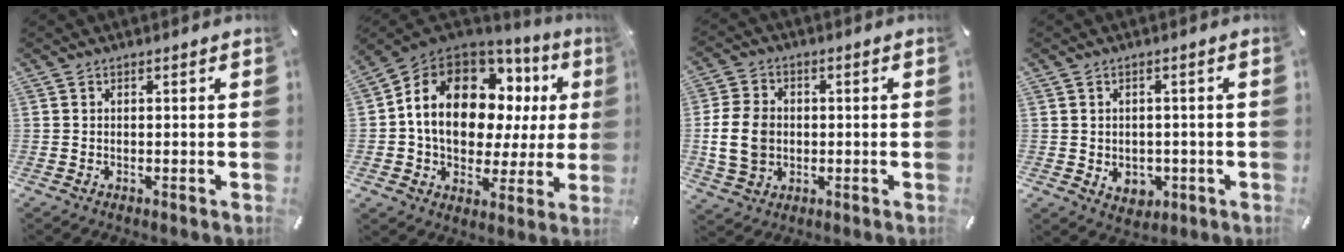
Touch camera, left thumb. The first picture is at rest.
{"total": 15.9, "force": [4.8, 11.3, 10.1], "torque": [-0.178, -0.027, 0.086]}
{"total": 10.0, "force": [-0.8, 8.2, 5.7], "torque": [-0.136, 0.011, -0.013]}
{"total": 4.2, "force": [-0.7, 3.7, 1.9], "torque": [-0.018, 0.001, -0.011]}